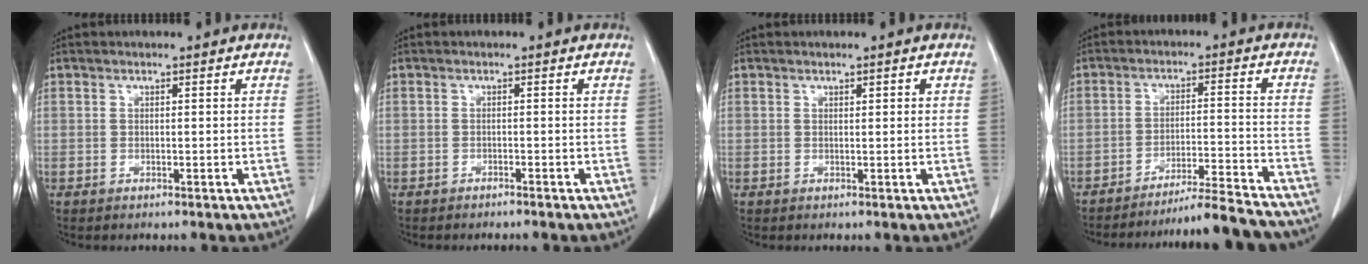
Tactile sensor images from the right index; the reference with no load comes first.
{"total": 1.2, "force": [-1.1, 0.1, 0.5], "torque": [-0.009, -0.001, -0.013]}
{"total": 0.8, "force": [0.4, 0.2, 0.6], "torque": [-0.009, 0.001, 0.005]}
{"total": 12.2, "force": [-11.6, -1.5, 3.4], "torque": [-0.032, -0.006, -0.177]}